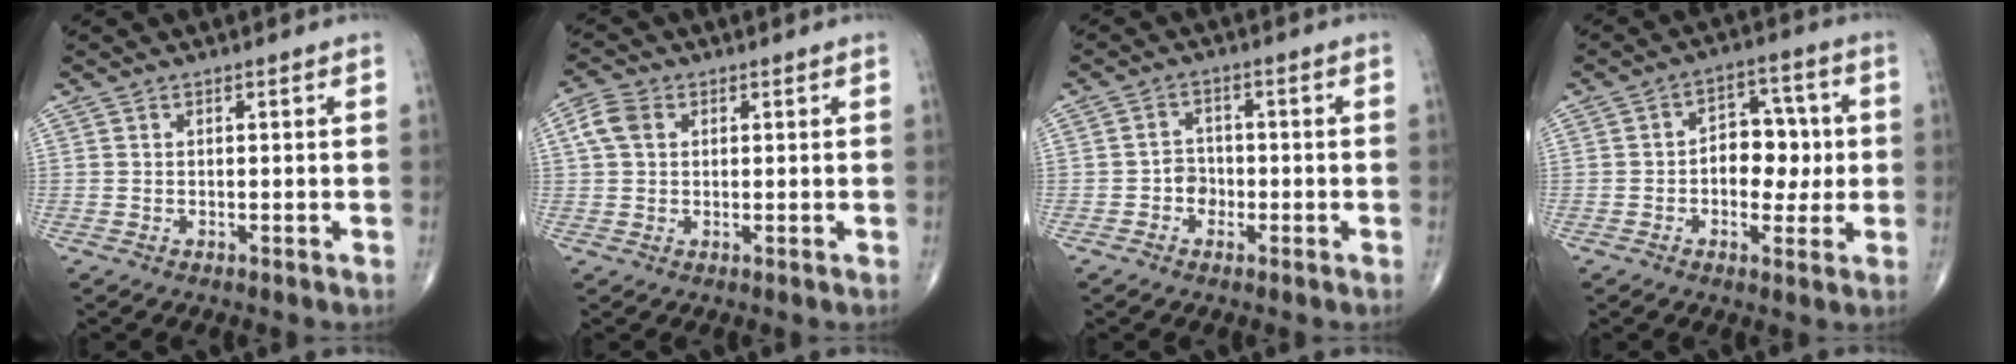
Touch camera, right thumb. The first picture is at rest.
{"total": 4.4, "force": [1.2, 3.3, 2.7], "torque": [-0.059, 0.011, 0.019]}
{"total": 3.1, "force": [-1.1, 2.6, 1.3], "torque": [-0.003, 0.011, -0.025]}
{"total": 9.3, "force": [-0.2, 6.1, 7.0], "torque": [-0.057, 0.021, -0.006]}